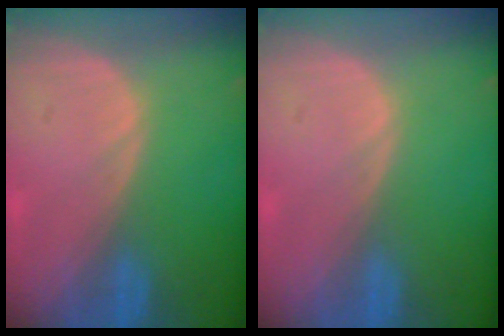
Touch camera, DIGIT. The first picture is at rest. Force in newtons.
{"total": 0.0}